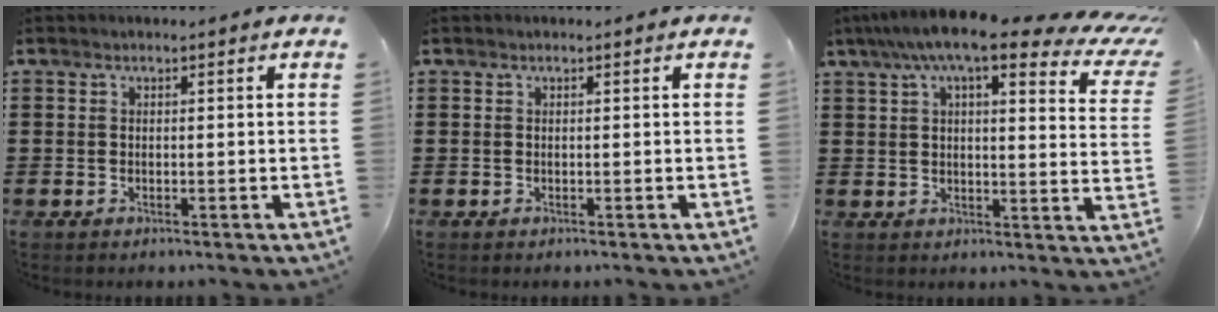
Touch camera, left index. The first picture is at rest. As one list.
[{"total": 0.0}, {"total": 11.1, "force": [7.6, 2.2, 7.7], "torque": [-0.148, -0.024, 0.125]}]